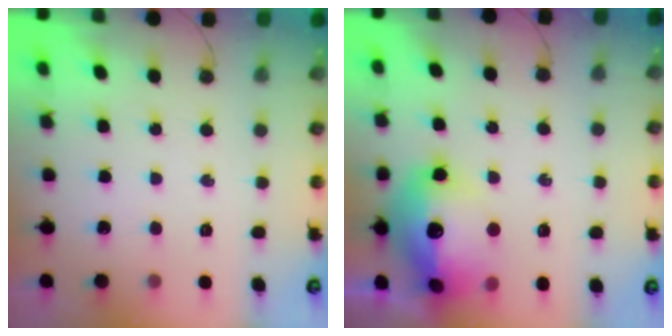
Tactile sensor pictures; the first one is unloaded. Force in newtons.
{"total": 20.8, "press": 20.8, "slide": 1.7}